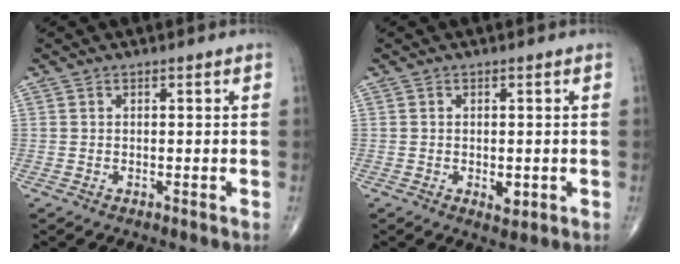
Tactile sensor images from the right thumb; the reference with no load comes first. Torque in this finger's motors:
{"motor_torque": [2.63, 2.05, 0.11, -0.35, -0.06]}